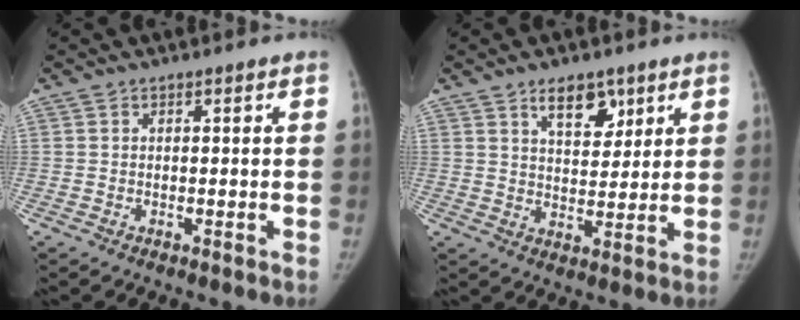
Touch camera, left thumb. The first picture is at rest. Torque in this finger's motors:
{"motor_torque": [0.35, -0.06, 0.91, -0.41, 0.13]}